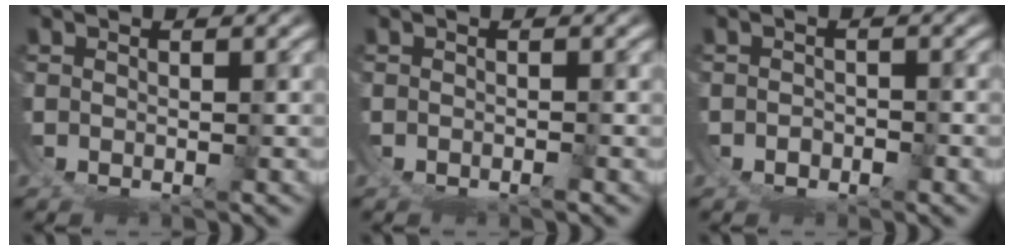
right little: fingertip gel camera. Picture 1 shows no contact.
{"total": 0.8, "force": [-0.8, 0.2, 0.1], "torque": [-0.002, -0.001, -0.013]}
{"total": 1.2, "force": [-0.5, 1.1, -0.2], "torque": [-0.002, -0.007, -0.007]}